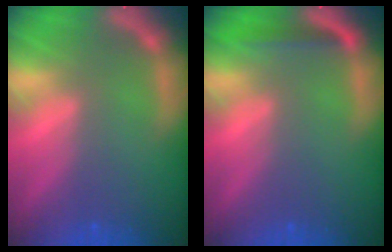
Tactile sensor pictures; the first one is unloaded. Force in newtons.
{"total": 1.9}